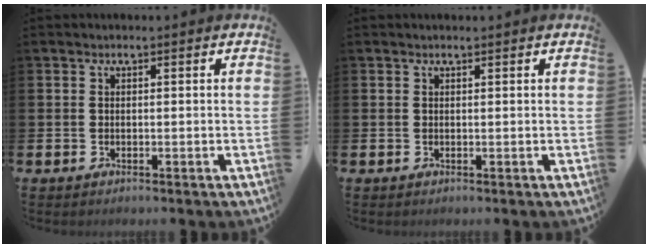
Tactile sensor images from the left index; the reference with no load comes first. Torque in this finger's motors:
{"motor_torque": [-0.04, 0.02, -0.12, 0.01]}